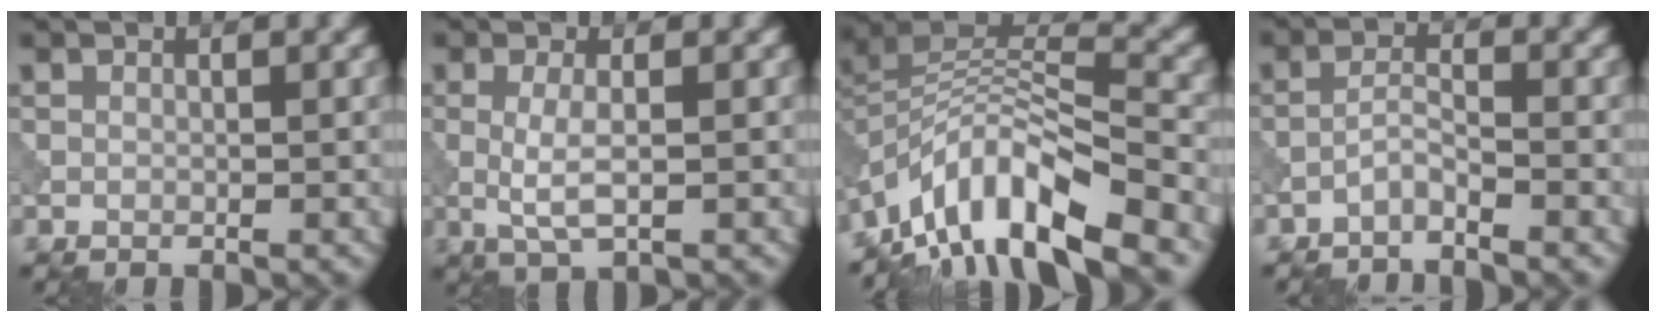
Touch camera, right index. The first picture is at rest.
{"total": 2.8, "force": [-0.1, 0.7, 2.7], "torque": [-0.062, -0.004, -0.002]}
{"total": 11.5, "force": [-7.6, 4.1, 7.5], "torque": [-0.127, 0.016, -0.147]}
{"total": 1.9, "force": [-1.6, 0.1, 1.0], "torque": [-0.019, 0.007, -0.039]}